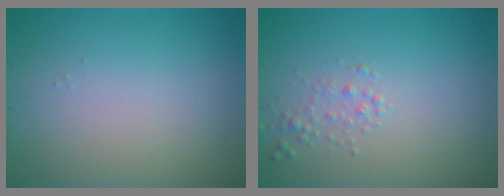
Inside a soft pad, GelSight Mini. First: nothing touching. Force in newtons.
{"total": 1.2, "press": 1.2, "slide": 0.1}